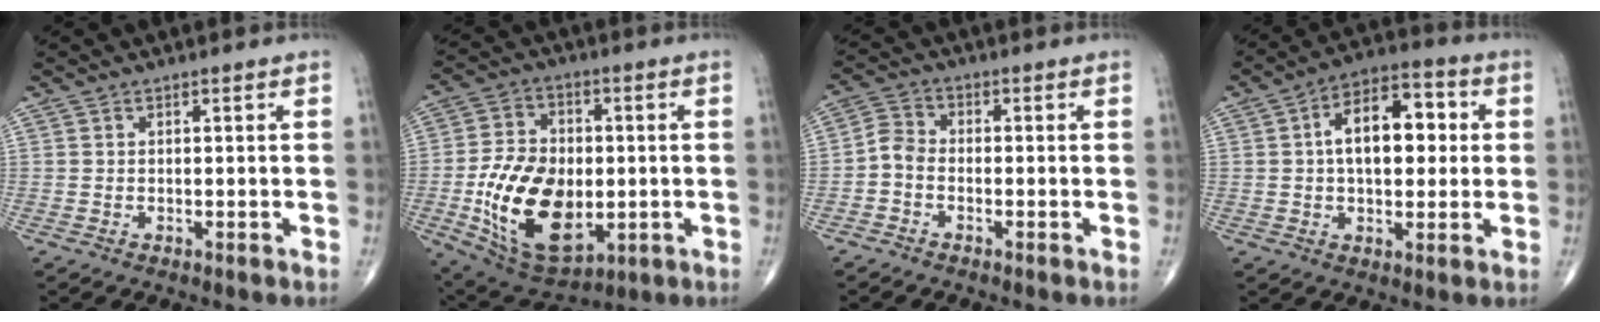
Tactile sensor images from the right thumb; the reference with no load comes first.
{"total": 19.8, "force": [-3.2, 12.3, 15.2], "torque": [-0.247, 0.001, -0.033]}
{"total": 3.7, "force": [-1.6, 2.6, 2.1], "torque": [-0.036, 0.018, -0.044]}
{"total": 13.7, "force": [1.7, 7.8, 11.1], "torque": [-0.146, 0.024, 0.019]}